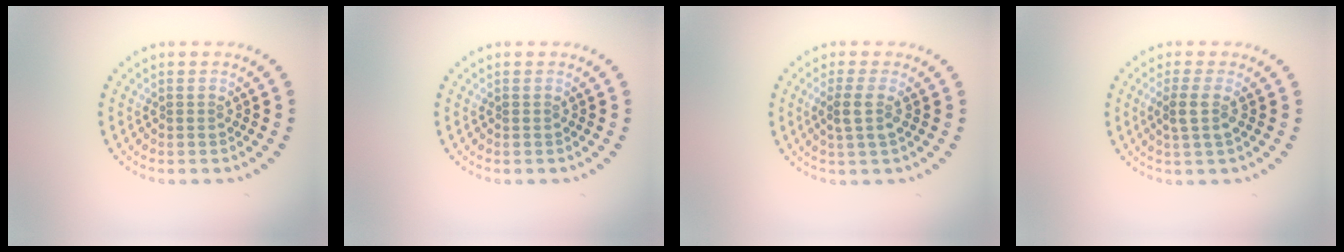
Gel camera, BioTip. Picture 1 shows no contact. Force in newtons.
{"total": 0.0}
{"total": 2.1, "press": 1.7, "slide": 1.2}
{"total": 2.1, "press": 1.7, "slide": 1.2}